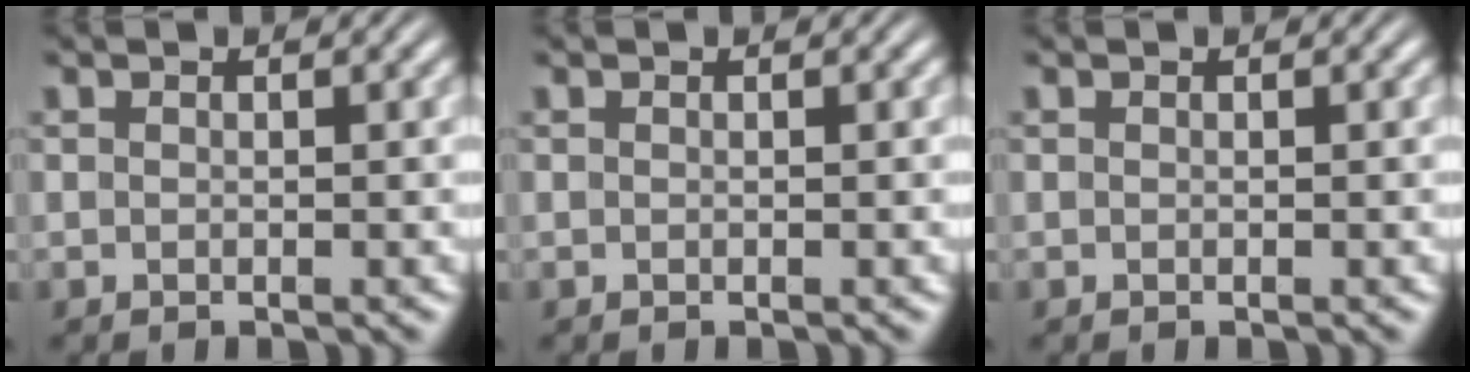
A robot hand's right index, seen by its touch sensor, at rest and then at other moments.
{"total": 0.0}
{"total": 0.0}